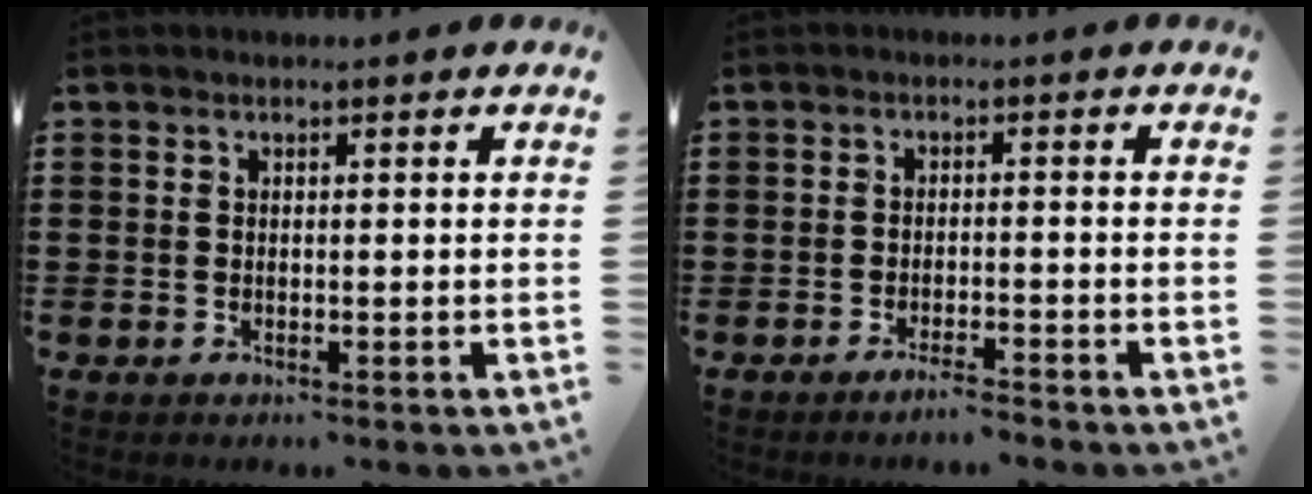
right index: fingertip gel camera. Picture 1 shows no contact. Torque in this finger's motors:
{"motor_torque": [0.31, 1.10, -0.48, -0.16]}